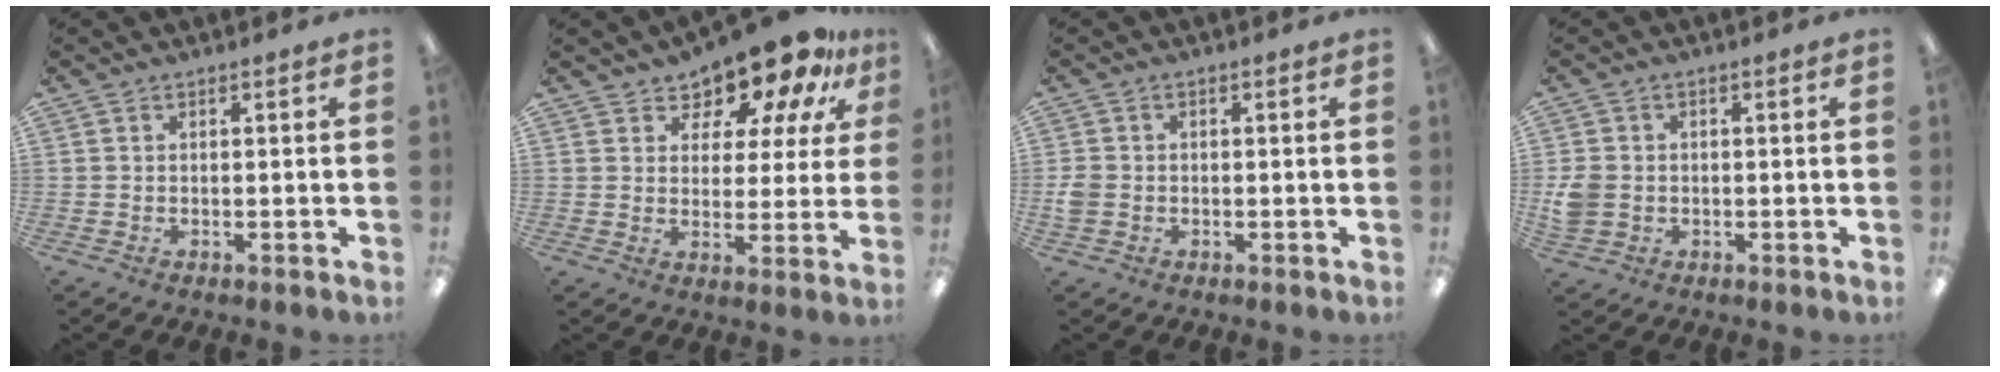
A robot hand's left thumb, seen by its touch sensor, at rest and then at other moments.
{"total": 12.2, "force": [10.6, 4.5, 4.1], "torque": [-0.076, -0.090, 0.186]}
{"total": 3.1, "force": [-0.7, 2.5, 1.6], "torque": [-0.017, 0.004, -0.013]}
{"total": 5.0, "force": [-0.5, 4.4, 2.4], "torque": [-0.047, 0.005, -0.009]}